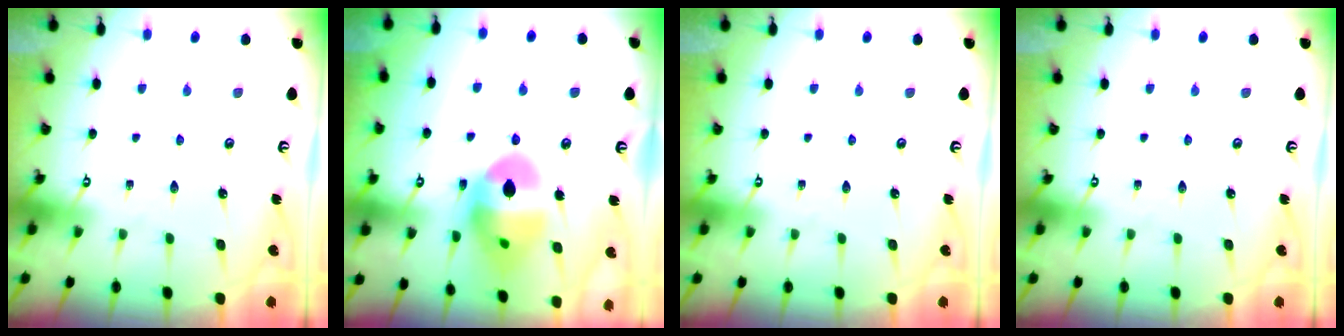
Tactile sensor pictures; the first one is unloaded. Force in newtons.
{"total": 15.6, "press": 15.5, "slide": 1.6}
{"total": 0.0}
{"total": 0.0}